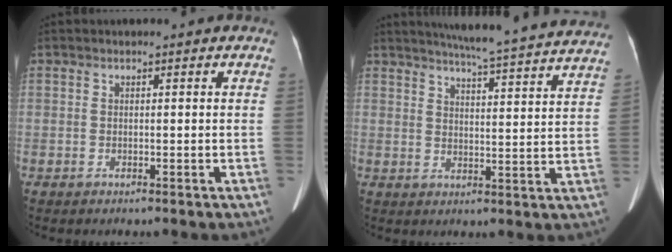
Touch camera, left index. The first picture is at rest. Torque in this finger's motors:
{"motor_torque": [0.13, -0.65, 0.00, 0.05]}